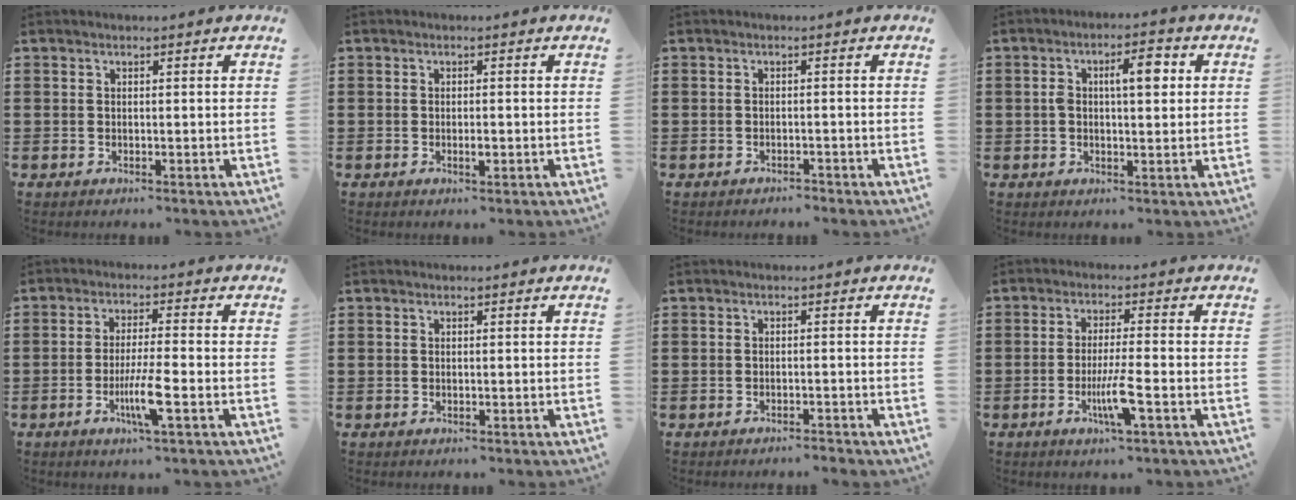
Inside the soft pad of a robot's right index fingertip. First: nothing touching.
{"total": 1.3, "force": [-0.4, 0.3, 1.2], "torque": [-0.022, -0.003, -0.005]}
{"total": 1.0, "force": [-1.0, 0.1, 0.2], "torque": [-0.007, 0.001, -0.021]}
{"total": 5.1, "force": [0.9, 1.8, 4.7], "torque": [-0.070, 0.001, 0.007]}
{"total": 6.3, "force": [-2.4, 0.4, 5.8], "torque": [-0.116, -0.018, -0.045]}
{"total": 0.0}
{"total": 1.2, "force": [-1.1, 0.0, 0.3], "torque": [-0.009, 0.001, -0.023]}
{"total": 5.7, "force": [-2.2, 0.1, 5.2], "torque": [-0.107, -0.019, -0.042]}